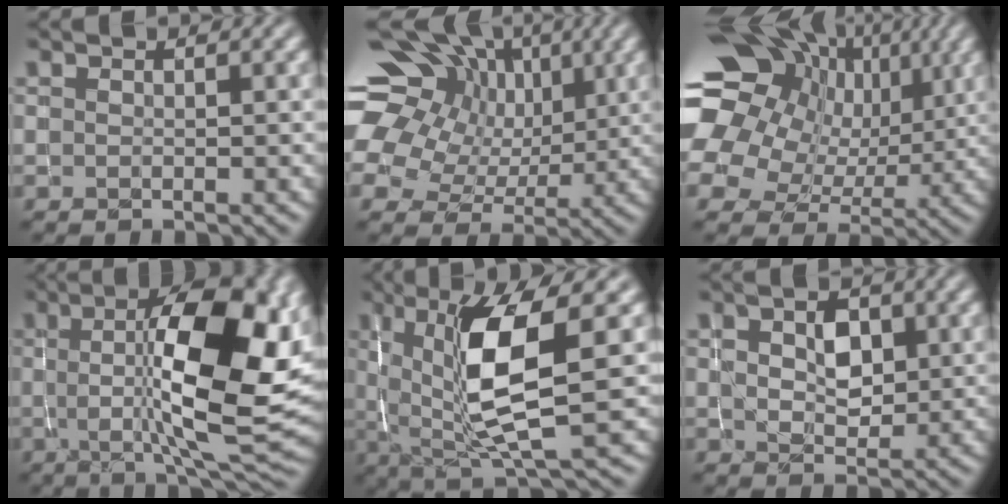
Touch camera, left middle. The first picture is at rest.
{"total": 16.1, "force": [7.1, 12.0, 8.0], "torque": [-0.183, 0.050, 0.102]}
{"total": 19.6, "force": [5.3, 15.8, 10.4], "torque": [-0.225, 0.030, 0.067]}
{"total": 13.3, "force": [1.1, 3.9, 12.6], "torque": [-0.180, 0.001, 0.017]}
{"total": 8.9, "force": [1.2, 2.3, 8.5], "torque": [-0.151, -0.008, 0.026]}
{"total": 3.0, "force": [0.8, 2.1, 2.1], "torque": [-0.040, -0.001, 0.017]}